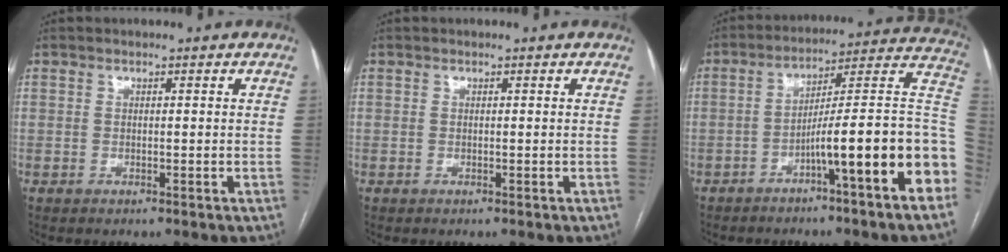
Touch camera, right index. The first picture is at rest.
{"total": 0.0}
{"total": 17.2, "force": [-6.4, -0.2, 16.0], "torque": [-0.167, 0.037, -0.095]}